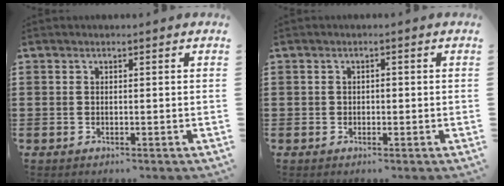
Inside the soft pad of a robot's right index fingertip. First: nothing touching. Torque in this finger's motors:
{"motor_torque": [0.11, -0.11, 0.02, 0.01]}